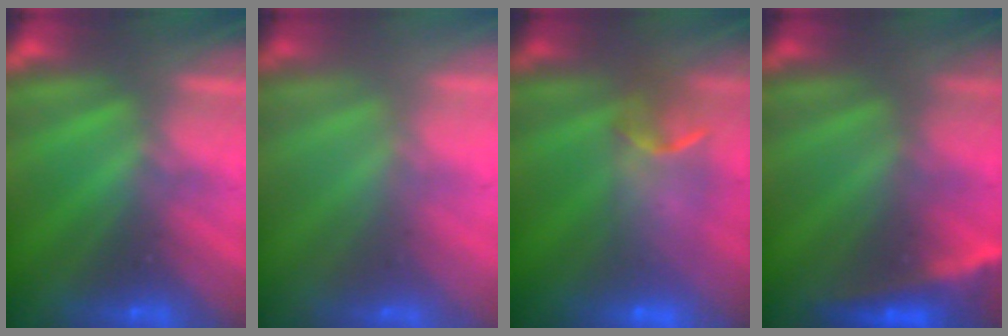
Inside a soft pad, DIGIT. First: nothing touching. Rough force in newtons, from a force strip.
{"total": 2.1}
{"total": 6.2}
{"total": 2.2}